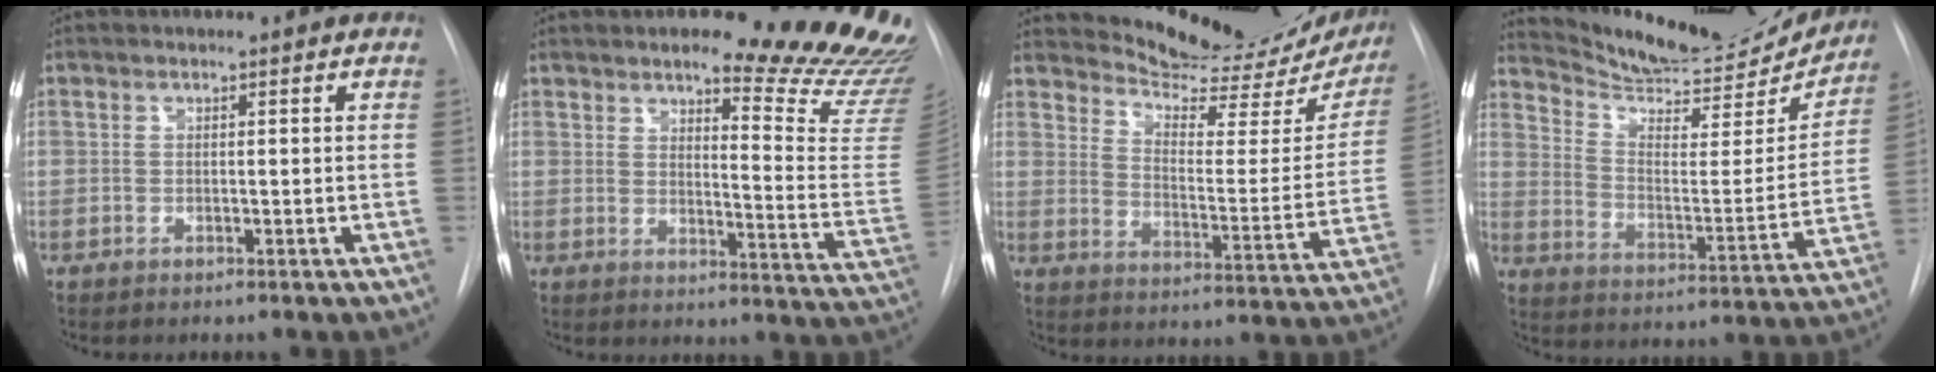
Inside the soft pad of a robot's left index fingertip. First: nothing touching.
{"total": 18.7, "force": [16.4, 1.5, 8.9], "torque": [-0.097, -0.116, 0.180]}
{"total": 21.8, "force": [20.6, 3.7, 6.4], "torque": [-0.086, -0.080, 0.258]}
{"total": 21.6, "force": [20.5, 3.9, 5.8], "torque": [-0.093, -0.050, 0.287]}